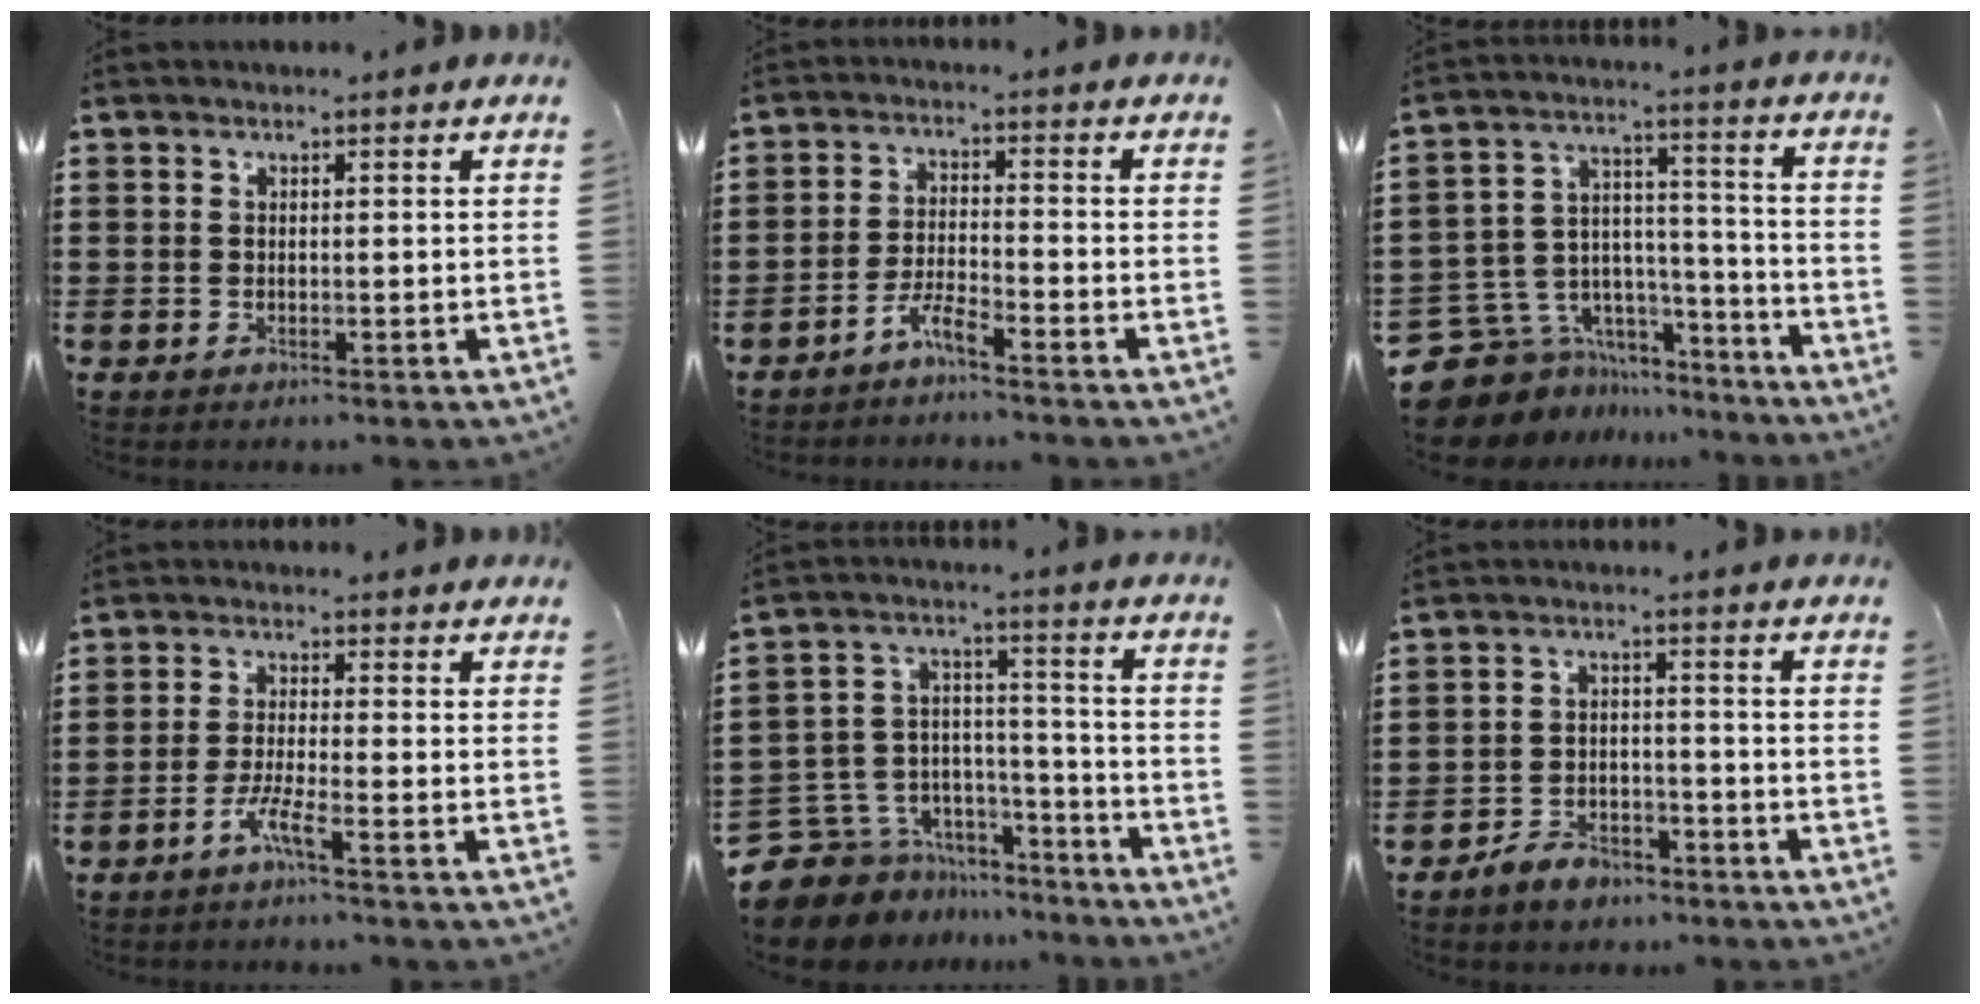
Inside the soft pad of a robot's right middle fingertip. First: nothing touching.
{"total": 3.9, "force": [-3.3, 0.3, 2.0], "torque": [-0.051, 0.003, -0.069]}
{"total": 8.9, "force": [-6.6, 5.8, 1.3], "torque": [-0.062, -0.001, -0.123]}
{"total": 4.2, "force": [-2.8, 0.1, 3.2], "torque": [-0.068, -0.003, -0.055]}
{"total": 7.9, "force": [-5.8, 5.2, 0.4], "torque": [-0.038, 0.001, -0.109]}
{"total": 3.9, "force": [-3.5, 1.5, 0.9], "torque": [-0.016, 0.013, -0.070]}